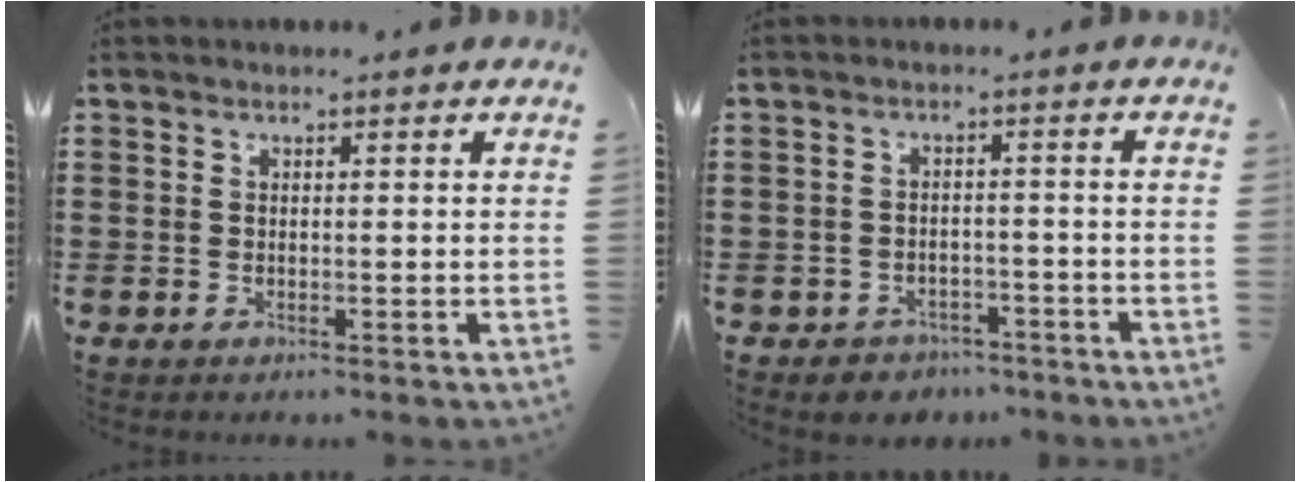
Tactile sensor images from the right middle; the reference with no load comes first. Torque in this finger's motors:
{"motor_torque": [0.04, -0.02, 0.03, 0.02]}